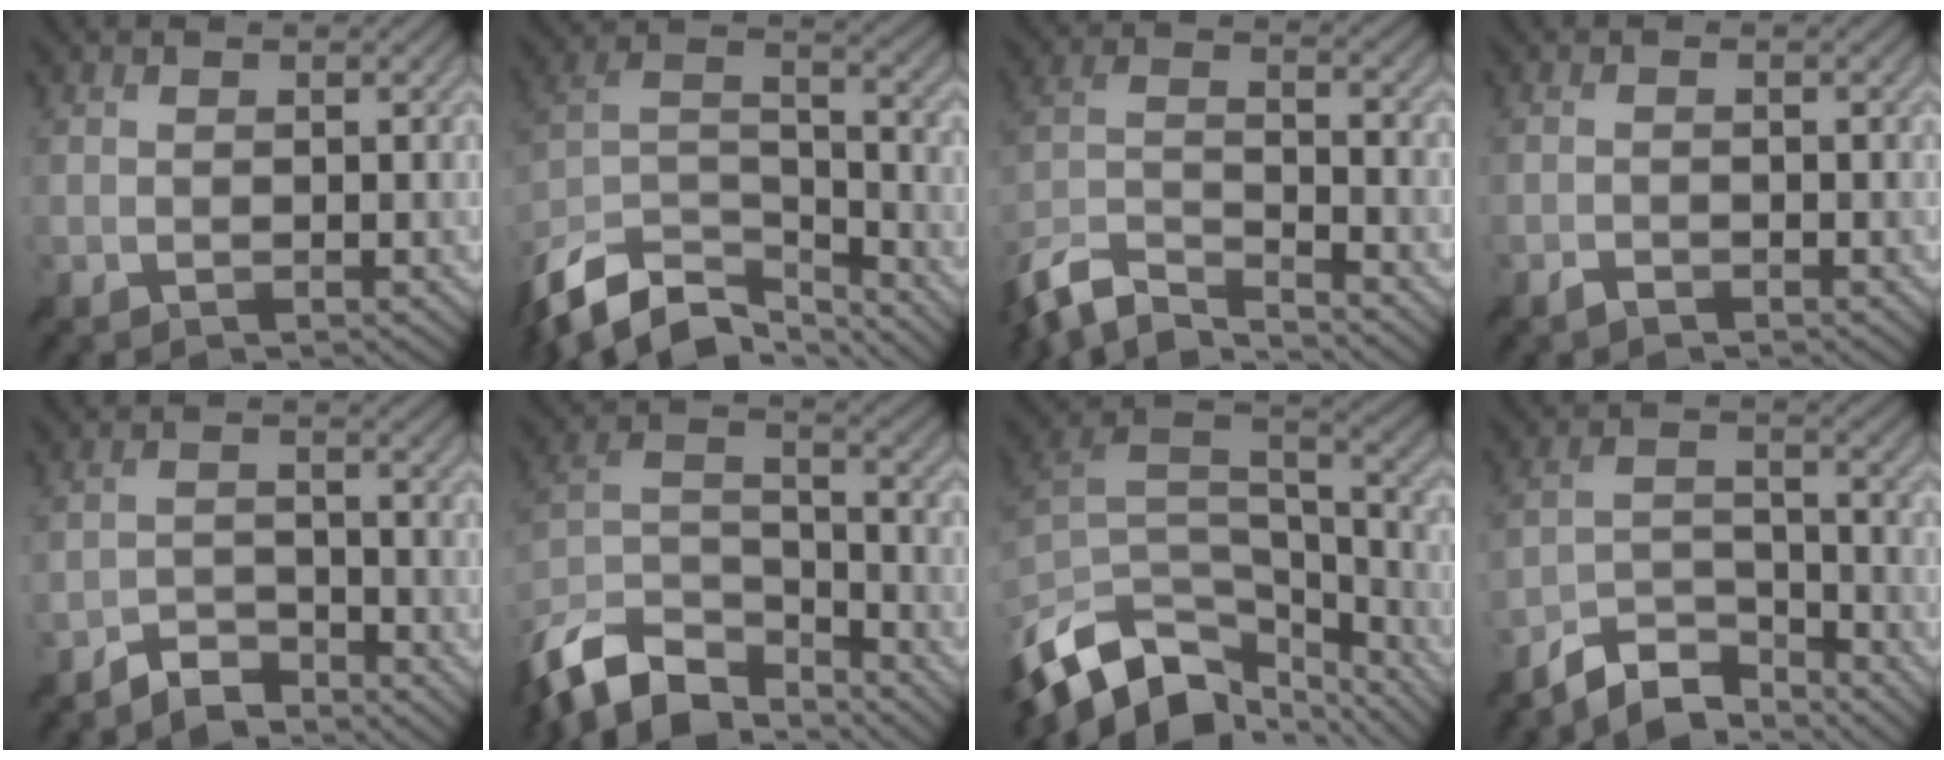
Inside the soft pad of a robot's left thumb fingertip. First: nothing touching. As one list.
[{"total": 14.1, "force": [-10.8, 6.2, 6.7], "torque": [-0.180, -0.011, -0.188]}, {"total": 10.3, "force": [-8.7, 2.6, 4.9], "torque": [-0.107, -0.010, -0.176]}, {"total": 1.2, "force": [-1.0, 0.4, 0.3], "torque": [-0.004, -0.001, -0.020]}, {"total": 4.0, "force": [-3.7, 1.3, 0.9], "torque": [-0.014, 0.001, -0.077]}, {"total": 13.6, "force": [-11.1, 5.3, 5.8], "torque": [-0.143, 0.004, -0.212]}, {"total": 15.1, "force": [-10.3, 7.5, 8.1], "torque": [-0.222, -0.017, -0.164]}, {"total": 7.3, "force": [-6.4, 2.4, 2.4], "torque": [-0.044, -0.002, -0.129]}]